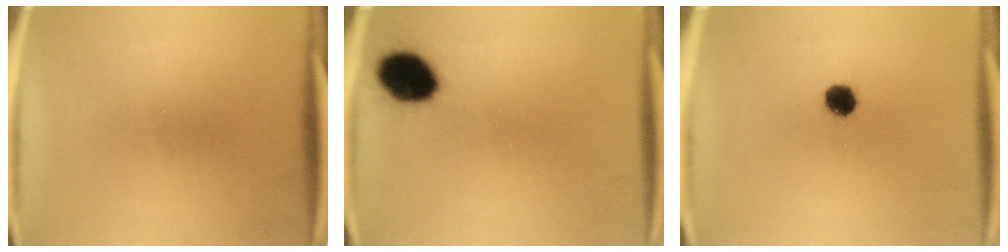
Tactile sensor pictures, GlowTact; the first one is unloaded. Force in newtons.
{"total": 10.7}
{"total": 4.3}